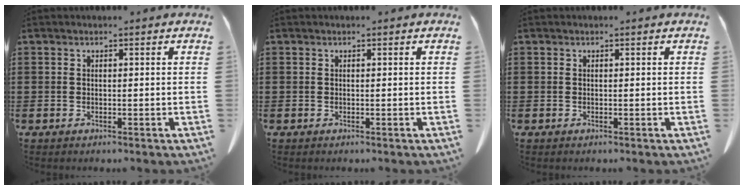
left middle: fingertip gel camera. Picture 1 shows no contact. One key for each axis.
{"total": 0.0}
{"total": 0.0}